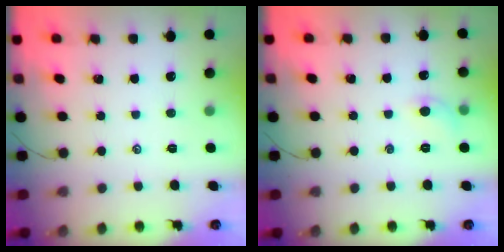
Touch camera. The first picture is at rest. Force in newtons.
{"total": 5.7, "press": 5.5, "slide": 1.5}